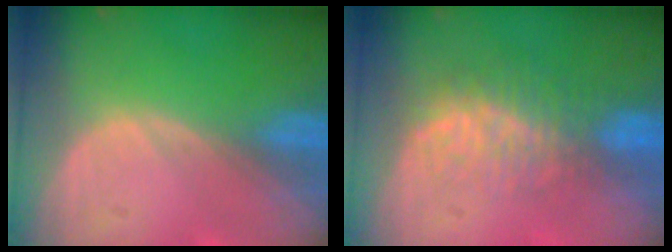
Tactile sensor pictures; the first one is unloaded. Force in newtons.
{"total": 7.7, "press": 7.1, "slide": 3.0}